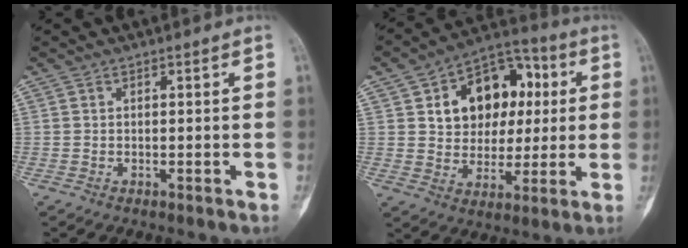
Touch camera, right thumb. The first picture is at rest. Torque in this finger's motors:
{"motor_torque": [0.96, 1.35, 0.60, -0.07, 0.23]}